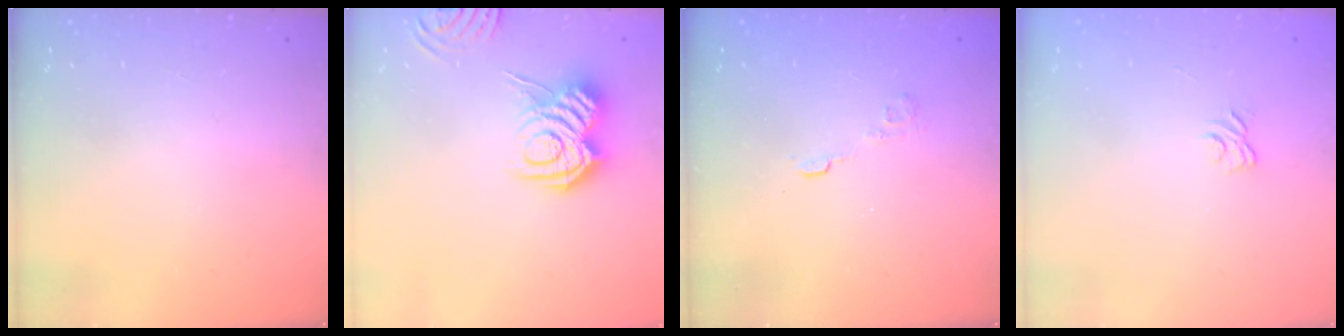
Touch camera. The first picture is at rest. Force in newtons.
{"total": 9.6, "press": 9.6, "slide": 0.4}
{"total": 2.6, "press": 2.2, "slide": 1.4}
{"total": 2.9, "press": 2.6, "slide": 1.3}